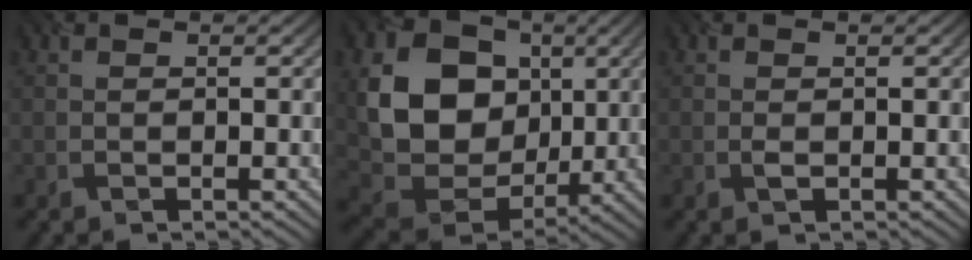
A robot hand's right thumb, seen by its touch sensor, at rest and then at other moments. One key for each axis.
{"total": 13.7, "fx": 2.4, "fy": 11.0, "fz": 7.7, "tx": -0.172, "ty": 0.000, "tz": 0.040}
{"total": 0.5, "fx": -0.1, "fy": 0.2, "fz": 0.5, "tx": -0.014, "ty": -0.001, "tz": -0.002}